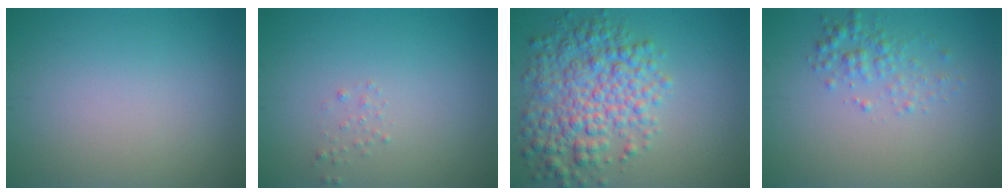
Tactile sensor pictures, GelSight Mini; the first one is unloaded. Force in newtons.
{"total": 0.6, "press": 0.6, "slide": 0.0}
{"total": 6.8, "press": 6.8, "slide": 0.2}
{"total": 2.0, "press": 2.0, "slide": 0.1}